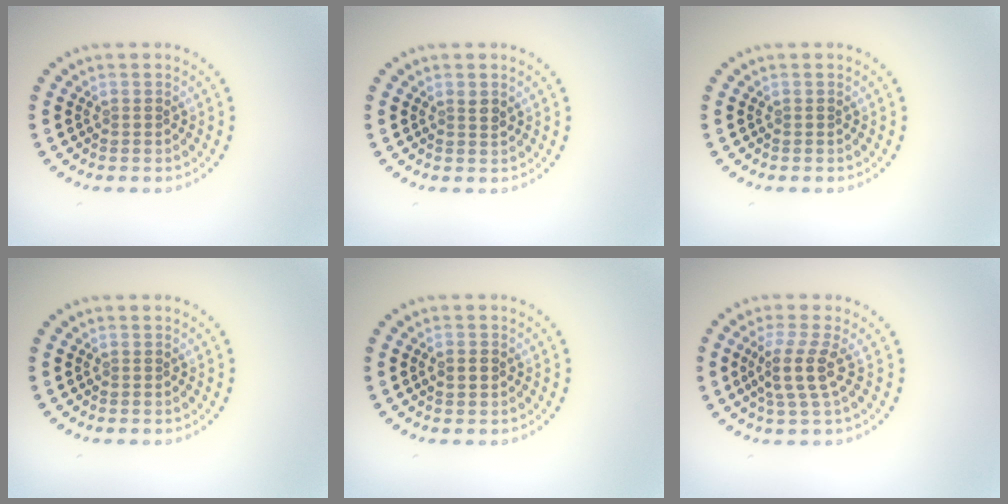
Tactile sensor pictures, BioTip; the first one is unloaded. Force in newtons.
{"total": 0.9, "press": 0.8, "slide": 0.4}
{"total": 0.0}
{"total": 0.0}
{"total": 1.7, "press": 1.7, "slide": 0.1}
{"total": 3.2, "press": 2.3, "slide": 2.2}